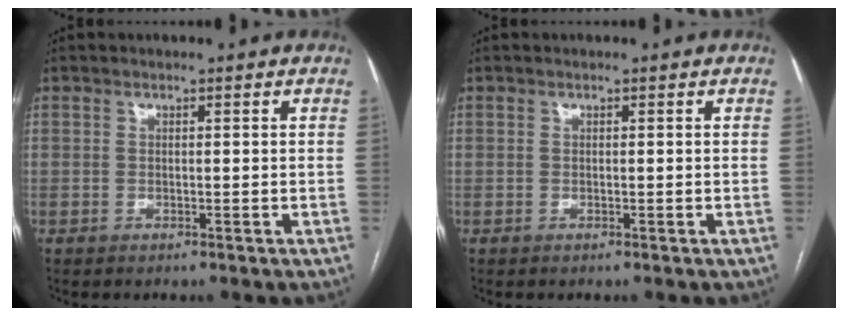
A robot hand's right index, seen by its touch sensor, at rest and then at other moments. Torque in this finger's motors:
{"motor_torque": [0.00, 0.00, 0.00, 0.01]}